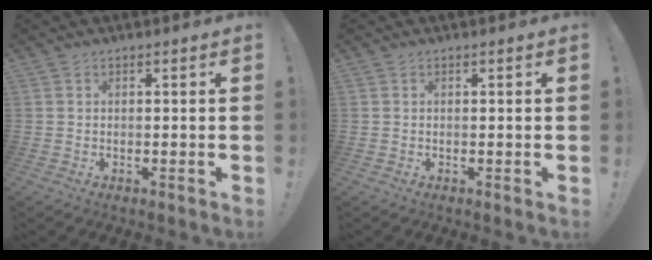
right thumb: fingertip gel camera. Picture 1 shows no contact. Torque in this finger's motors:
{"motor_torque": [-0.08, -0.27, -0.12, 0.13, -0.05]}